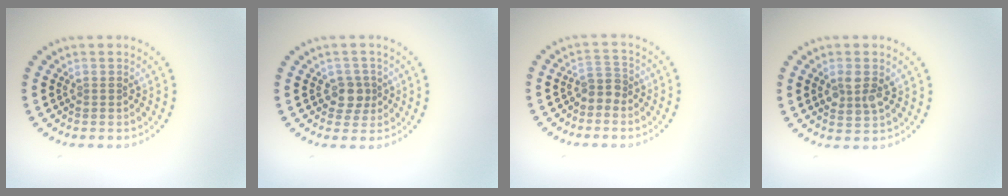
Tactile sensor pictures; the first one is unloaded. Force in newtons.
{"total": 1.9, "press": 1.7, "slide": 1.0}
{"total": 1.9, "press": 1.4, "slide": 1.2}
{"total": 2.4, "press": 2.4, "slide": 0.4}